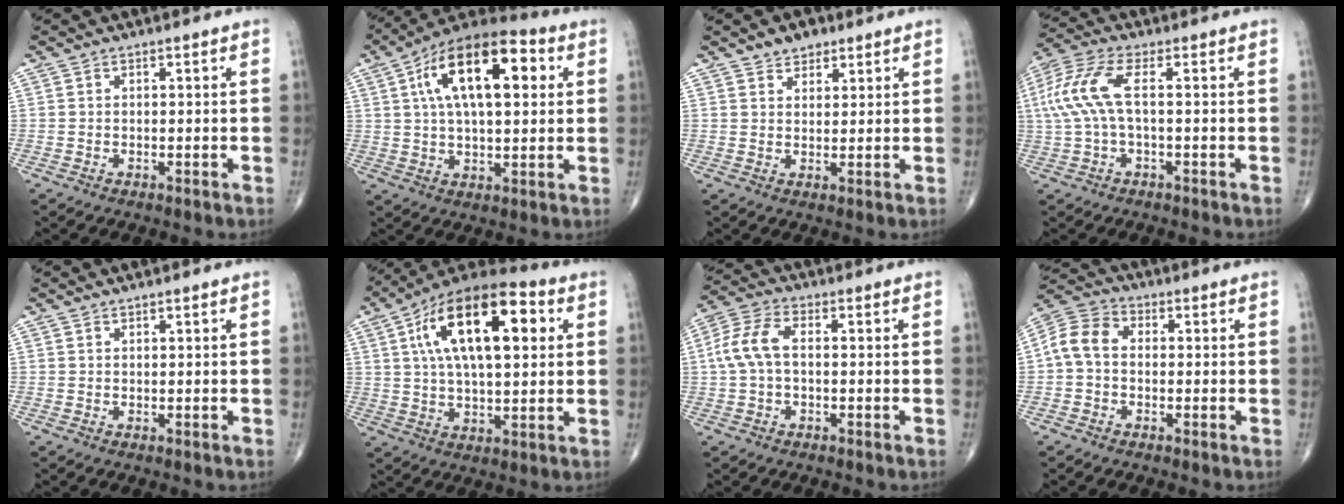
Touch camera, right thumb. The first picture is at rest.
{"total": 19.4, "force": [5.4, 8.9, 16.4], "torque": [-0.254, 0.017, 0.078]}
{"total": 4.0, "force": [2.8, 2.5, 1.6], "torque": [-0.002, -0.014, 0.044]}
{"total": 9.3, "force": [0.6, 3.4, 8.7], "torque": [-0.227, 0.027, 0.009]}
{"total": 0.6, "force": [0.6, 0.1, 0.1], "torque": [0.000, -0.003, 0.012]}
{"total": 21.7, "force": [6.1, 9.7, 18.4], "torque": [-0.296, 0.013, 0.091]}
{"total": 7.2, "force": [0.3, 4.1, 5.9], "torque": [-0.138, 0.024, 0.001]}
{"total": 7.2, "force": [-0.2, 5.3, 4.9], "torque": [-0.086, 0.023, -0.017]}